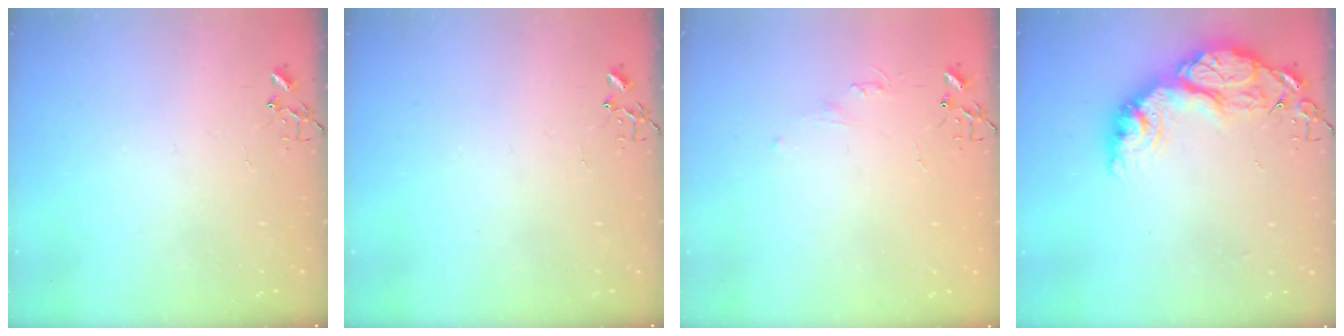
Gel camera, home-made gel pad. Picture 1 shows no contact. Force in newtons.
{"total": 0.0}
{"total": 4.0, "press": 3.9, "slide": 0.6}
{"total": 19.9, "press": 19.9, "slide": 1.4}